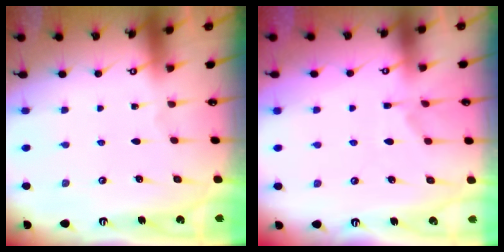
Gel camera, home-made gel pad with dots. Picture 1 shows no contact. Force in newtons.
{"total": 1.0, "press": 0.2, "slide": 1.0}